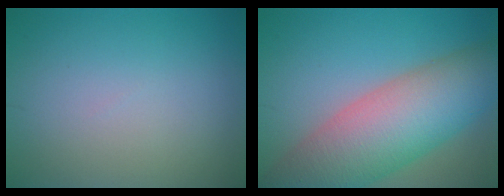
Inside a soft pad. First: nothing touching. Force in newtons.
{"total": 10.9, "press": 10.9, "slide": 0.4}